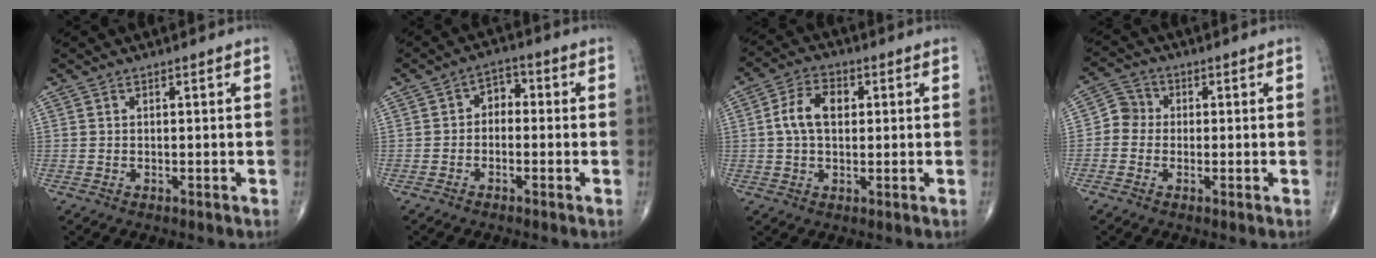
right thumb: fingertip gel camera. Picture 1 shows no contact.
{"total": 3.9, "force": [-0.5, 2.9, 2.6], "torque": [-0.019, 0.022, -0.023]}
{"total": 7.3, "force": [1.0, 4.6, 5.6], "torque": [-0.100, 0.016, 0.013]}
{"total": 4.1, "force": [-0.6, 3.8, 1.4], "torque": [-0.004, 0.011, -0.027]}